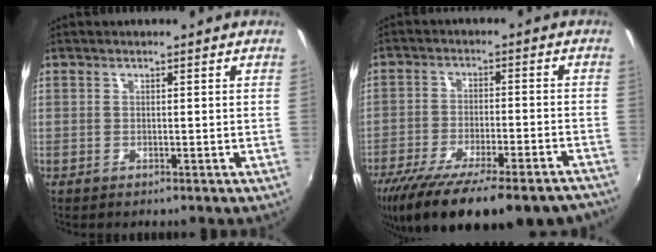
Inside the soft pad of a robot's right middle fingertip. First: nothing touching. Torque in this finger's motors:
{"motor_torque": [1.17, -0.97, 0.55, 0.21]}